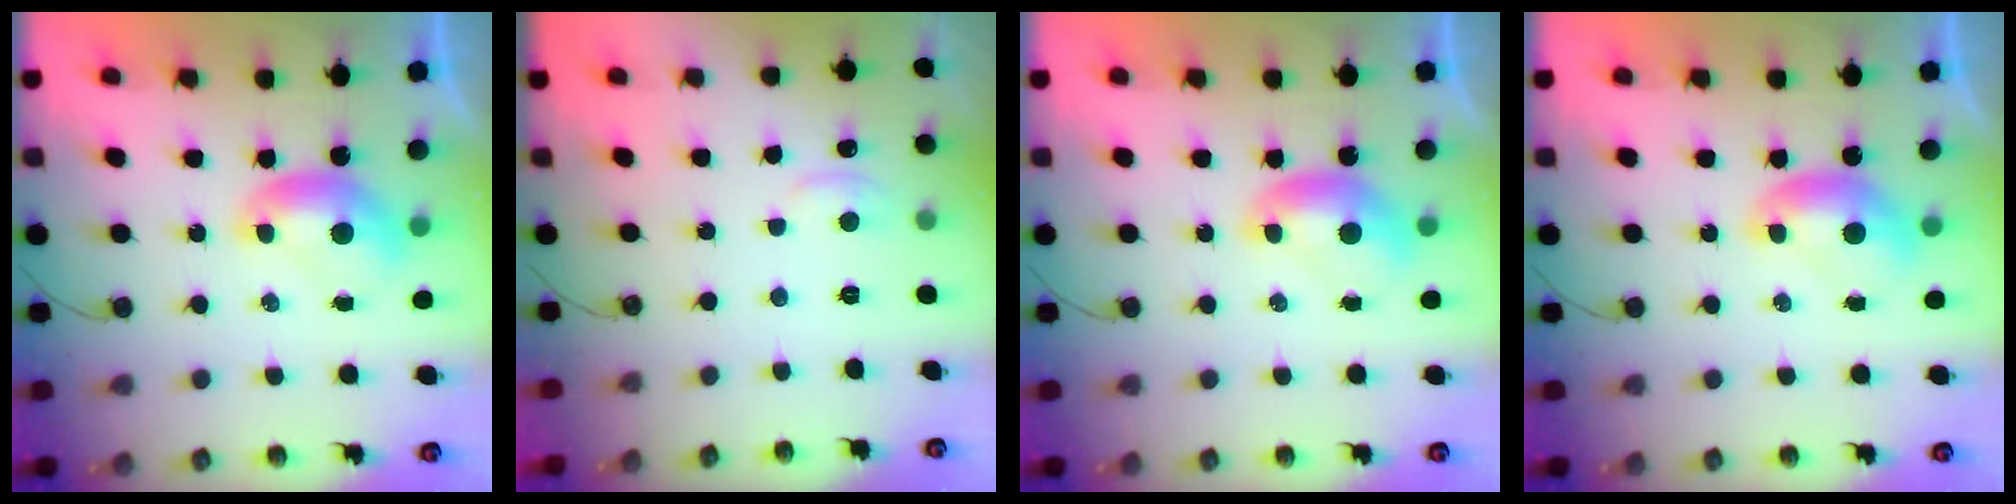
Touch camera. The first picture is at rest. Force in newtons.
{"total": 1.8, "press": 1.7, "slide": 0.6}
{"total": 0.0}
{"total": 0.0}